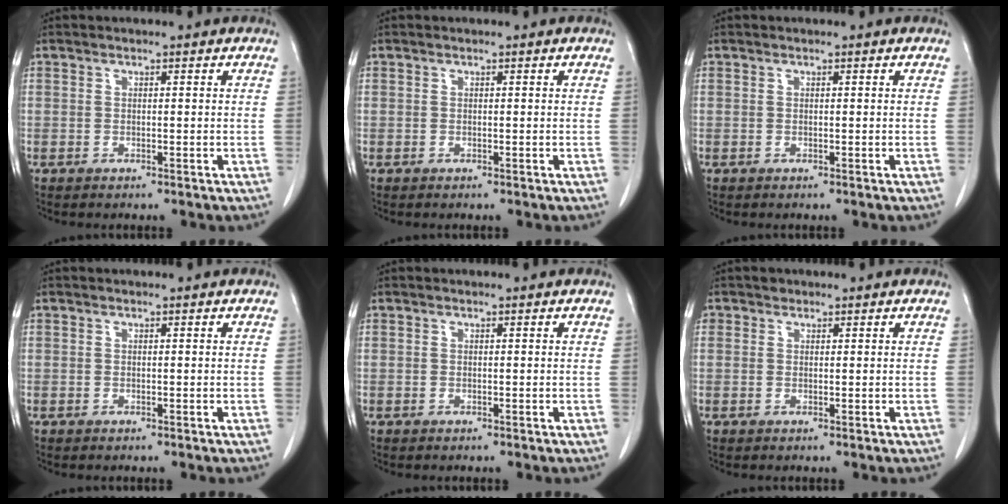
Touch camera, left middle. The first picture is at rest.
{"total": 0.0}
{"total": 0.0}
{"total": 0.0}
{"total": 0.0}
{"total": 0.9, "force": [0.5, 0.8, 0.1], "torque": [0.006, 0.003, 0.006]}